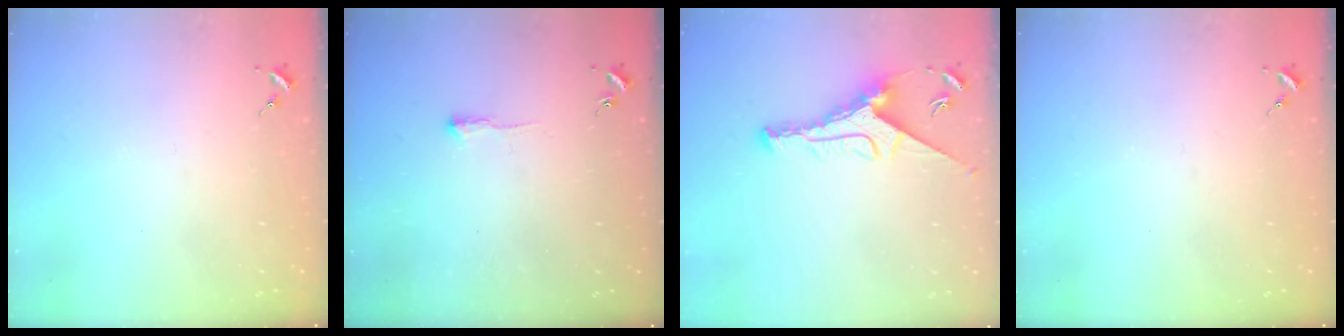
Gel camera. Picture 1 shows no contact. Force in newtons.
{"total": 2.5, "press": 2.5, "slide": 0.4}
{"total": 9.2, "press": 9.2, "slide": 0.5}
{"total": 0.0}